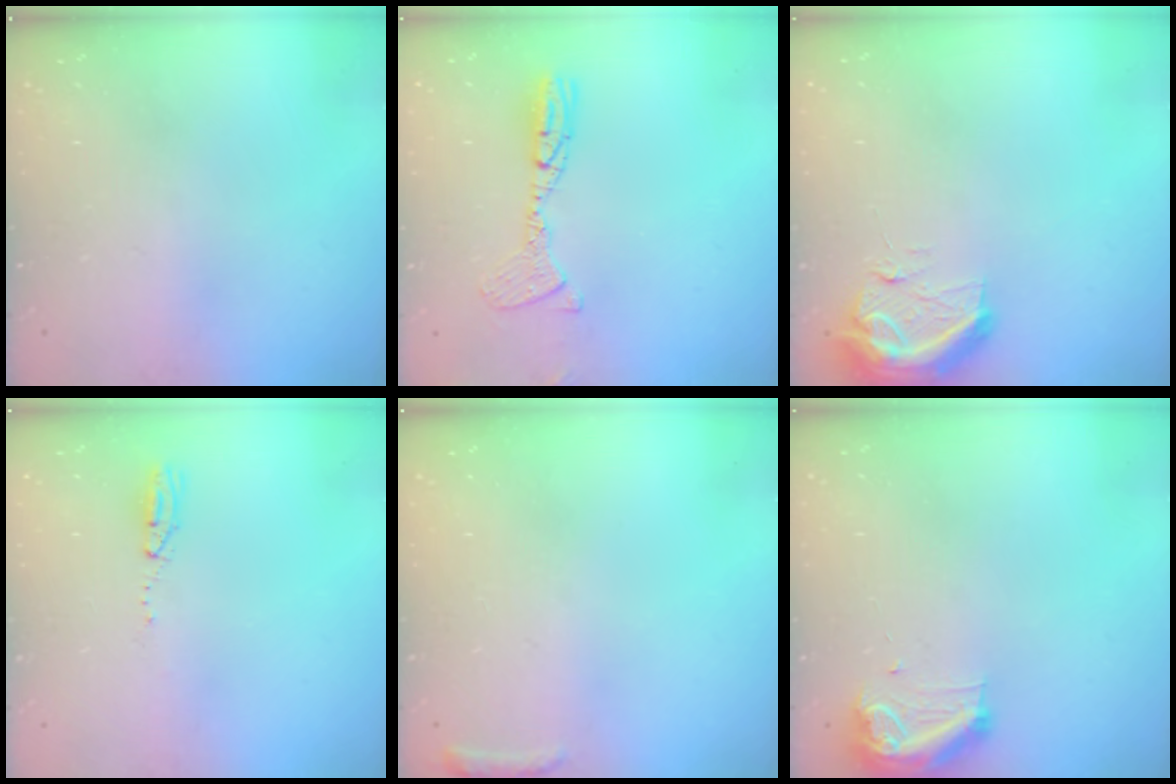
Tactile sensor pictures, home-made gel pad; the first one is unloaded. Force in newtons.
{"total": 11.8, "press": 11.6, "slide": 2.1}
{"total": 14.4, "press": 11.8, "slide": 8.4}
{"total": 14.6, "press": 5.0, "slide": 13.7}
{"total": 4.7, "press": 4.6, "slide": 0.9}
{"total": 9.8, "press": 9.8, "slide": 0.5}